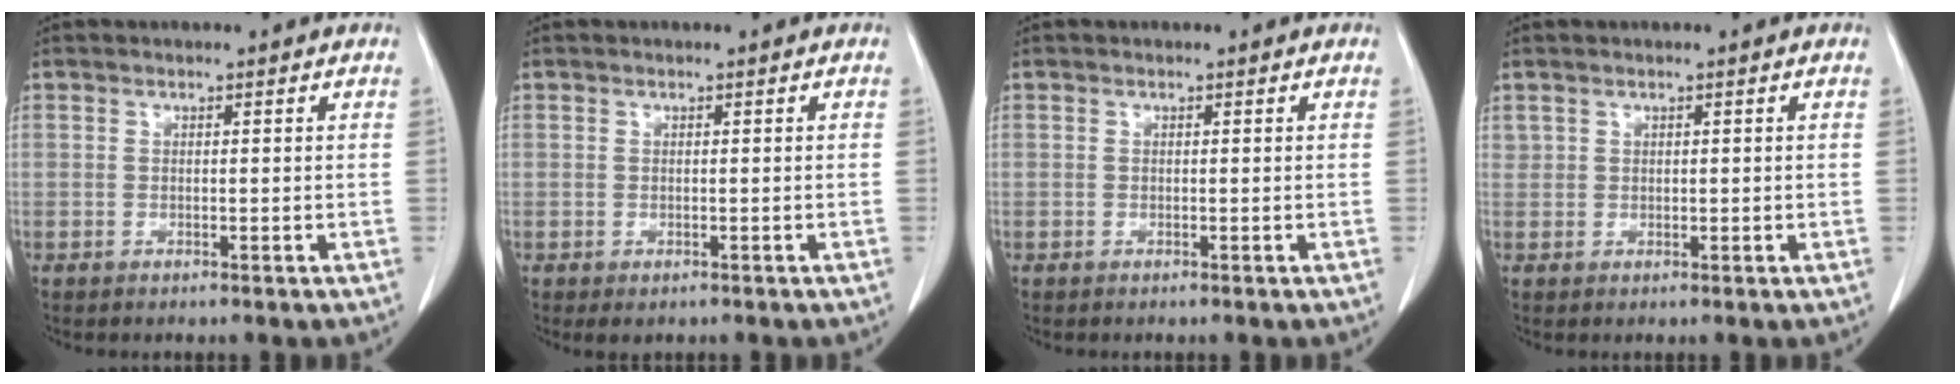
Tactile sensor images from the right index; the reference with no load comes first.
{"total": 1.2, "force": [-0.6, 0.7, 0.6], "torque": [-0.007, 0.000, -0.002]}
{"total": 0.0}
{"total": 0.9, "force": [0.6, 0.7, 0.2], "torque": [0.005, 0.004, 0.011]}